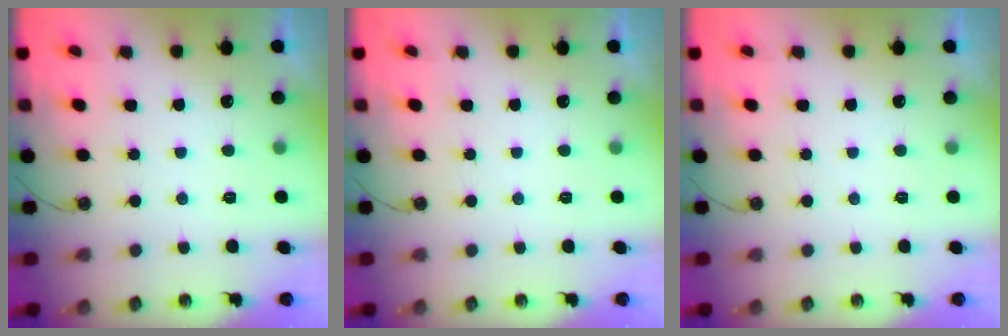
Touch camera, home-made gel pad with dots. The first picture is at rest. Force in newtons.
{"total": 0.0}
{"total": 0.0}